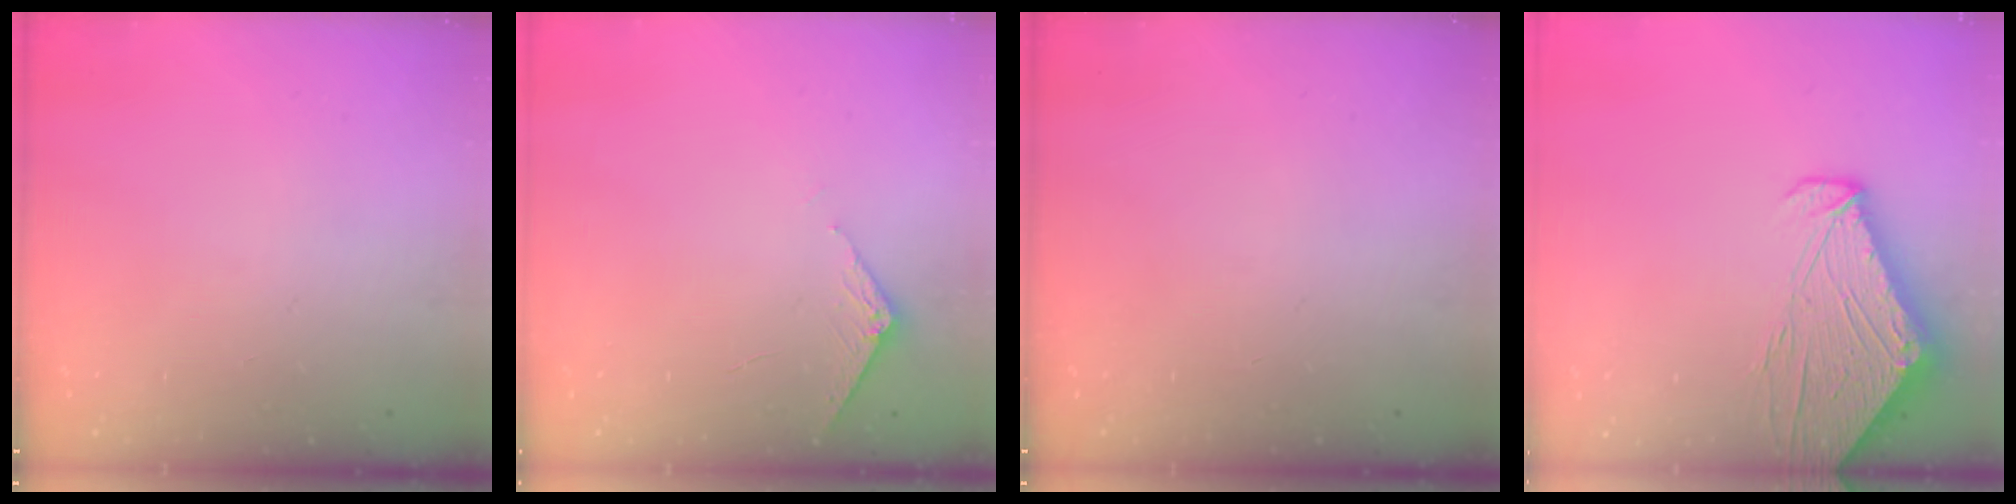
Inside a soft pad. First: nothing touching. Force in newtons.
{"total": 2.9, "press": 2.9, "slide": 0.3}
{"total": 0.0}
{"total": 10.2, "press": 10.1, "slide": 1.3}